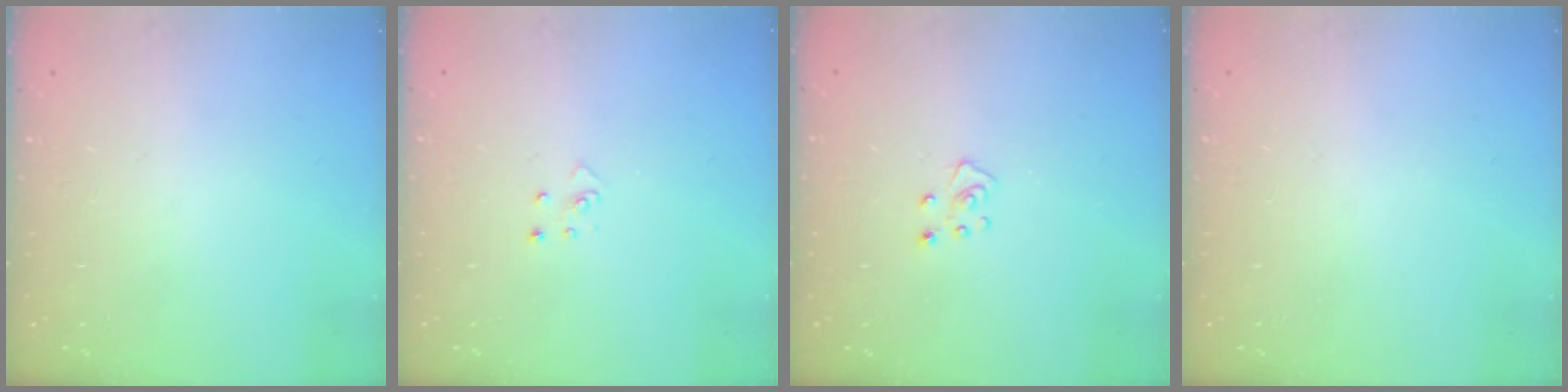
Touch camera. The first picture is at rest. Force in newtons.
{"total": 3.4, "press": 3.4, "slide": 0.3}
{"total": 4.2, "press": 4.1, "slide": 0.3}
{"total": 0.0}